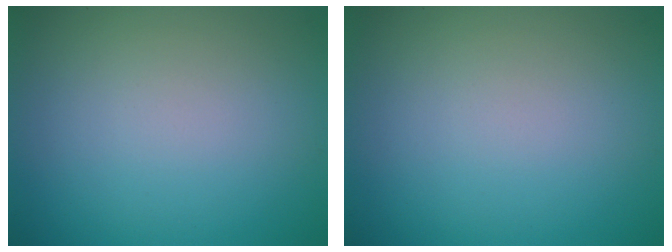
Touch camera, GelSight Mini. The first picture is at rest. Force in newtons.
{"total": 0.0}